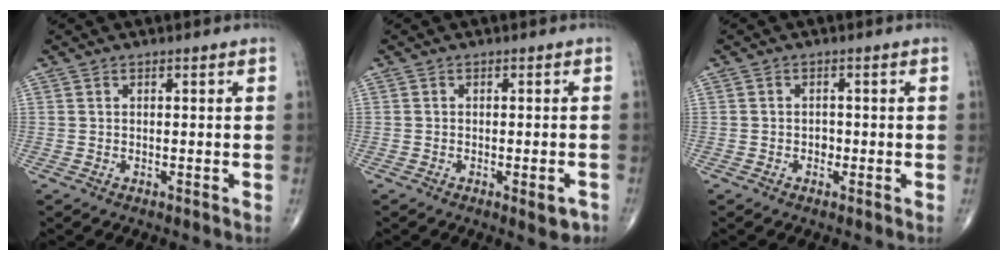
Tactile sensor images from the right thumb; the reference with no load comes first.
{"total": 3.1, "force": [-1.5, 1.1, 2.5], "torque": [-0.023, 0.004, -0.016]}
{"total": 1.4, "force": [-0.4, 1.2, 0.7], "torque": [-0.003, 0.005, -0.010]}